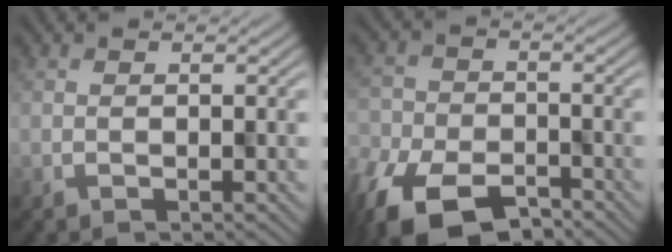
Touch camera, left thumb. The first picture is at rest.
{"total": 12.5, "force": [-8.7, 6.5, 6.3], "torque": [-0.156, -0.049, -0.146]}